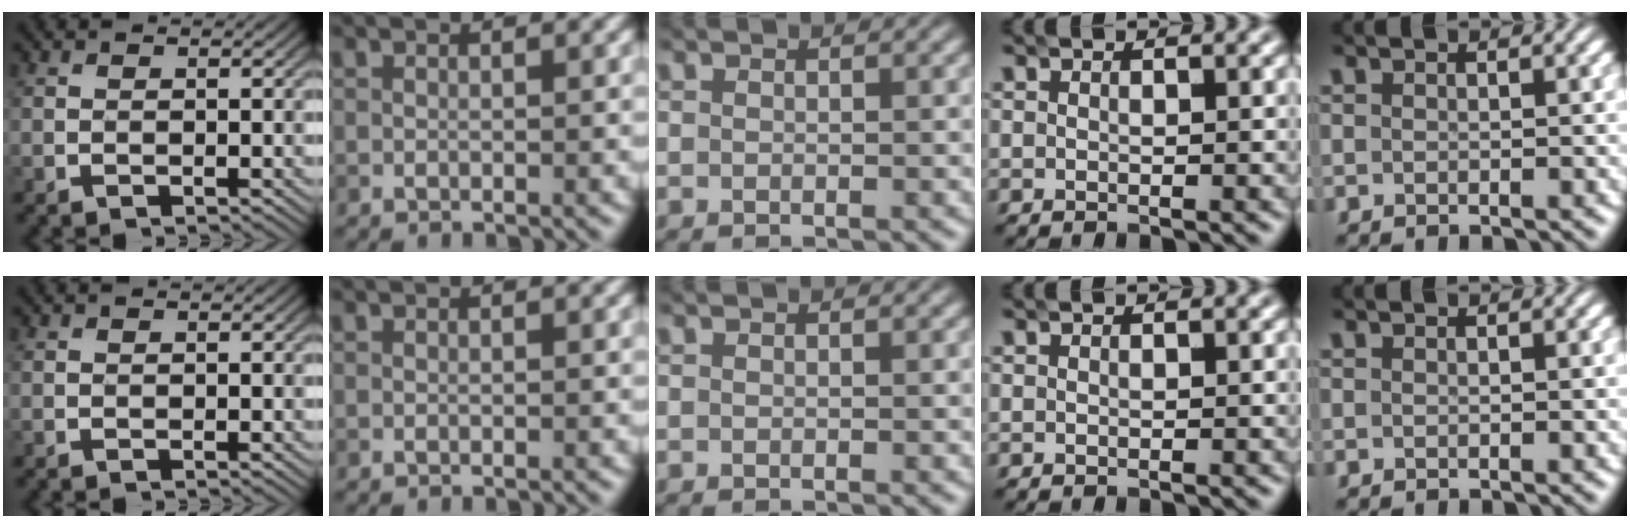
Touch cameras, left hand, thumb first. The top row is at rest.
{}